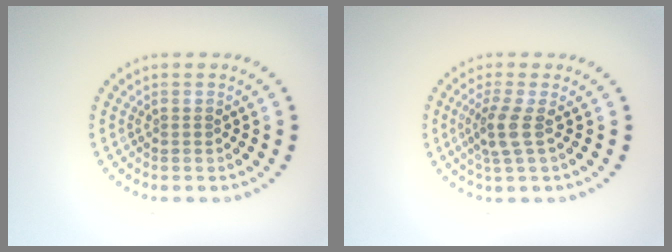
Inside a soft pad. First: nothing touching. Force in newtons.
{"total": 2.4, "press": 1.9, "slide": 1.6}